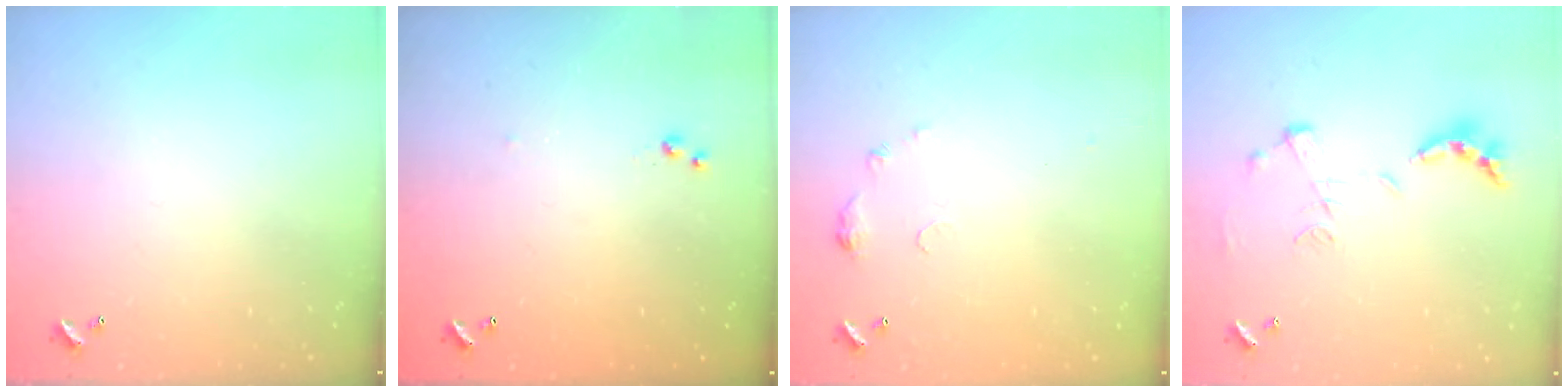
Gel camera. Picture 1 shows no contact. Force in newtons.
{"total": 4.8, "press": 4.7, "slide": 0.4}
{"total": 4.7, "press": 4.6, "slide": 0.7}
{"total": 1.1, "press": 1.0, "slide": 0.4}